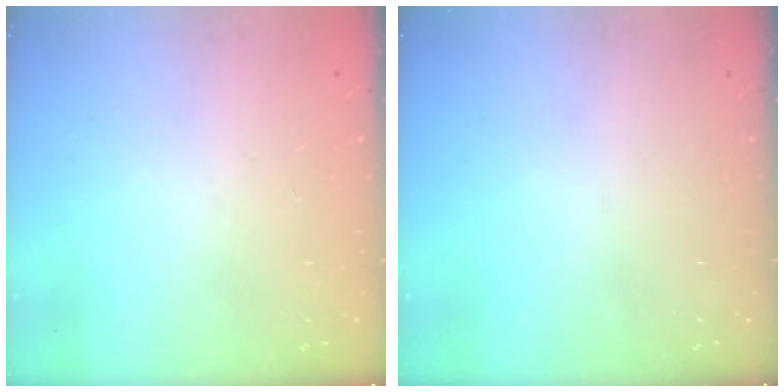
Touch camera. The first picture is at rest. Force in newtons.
{"total": 0.0}